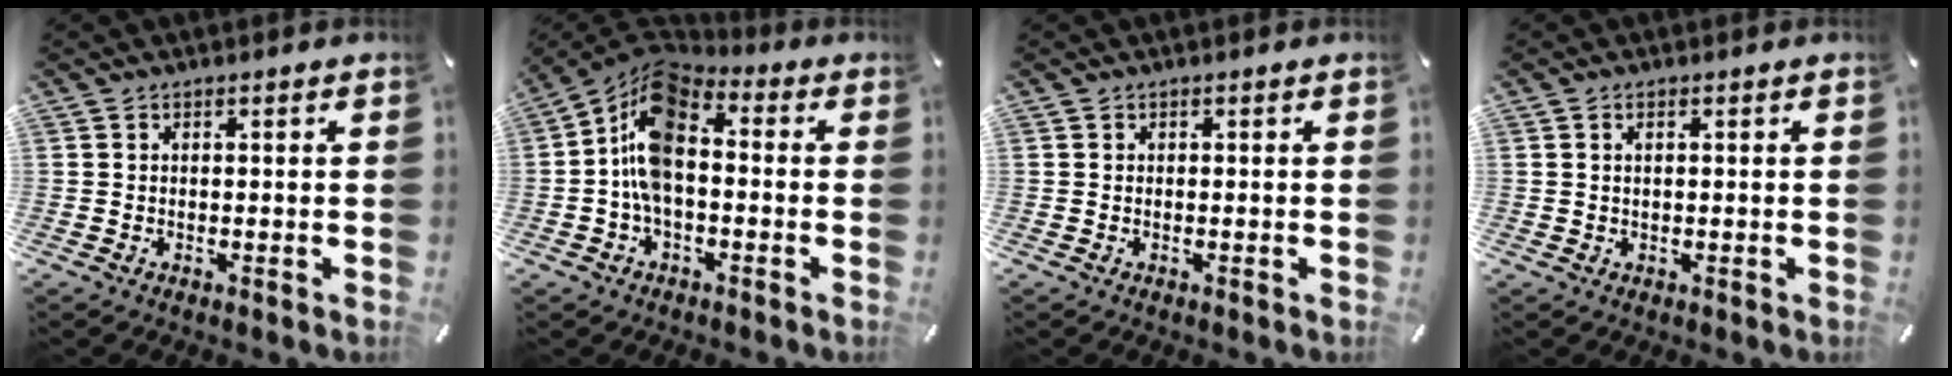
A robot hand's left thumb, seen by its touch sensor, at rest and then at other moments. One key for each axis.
{"total": 11.6, "fx": -1.0, "fy": 6.8, "fz": 9.4, "tx": -0.202, "ty": -0.005, "tz": -0.023}
{"total": 0.0}
{"total": 0.9, "fx": 0.3, "fy": 0.4, "fz": 0.7, "tx": -0.016, "ty": 0.002, "tz": 0.004}